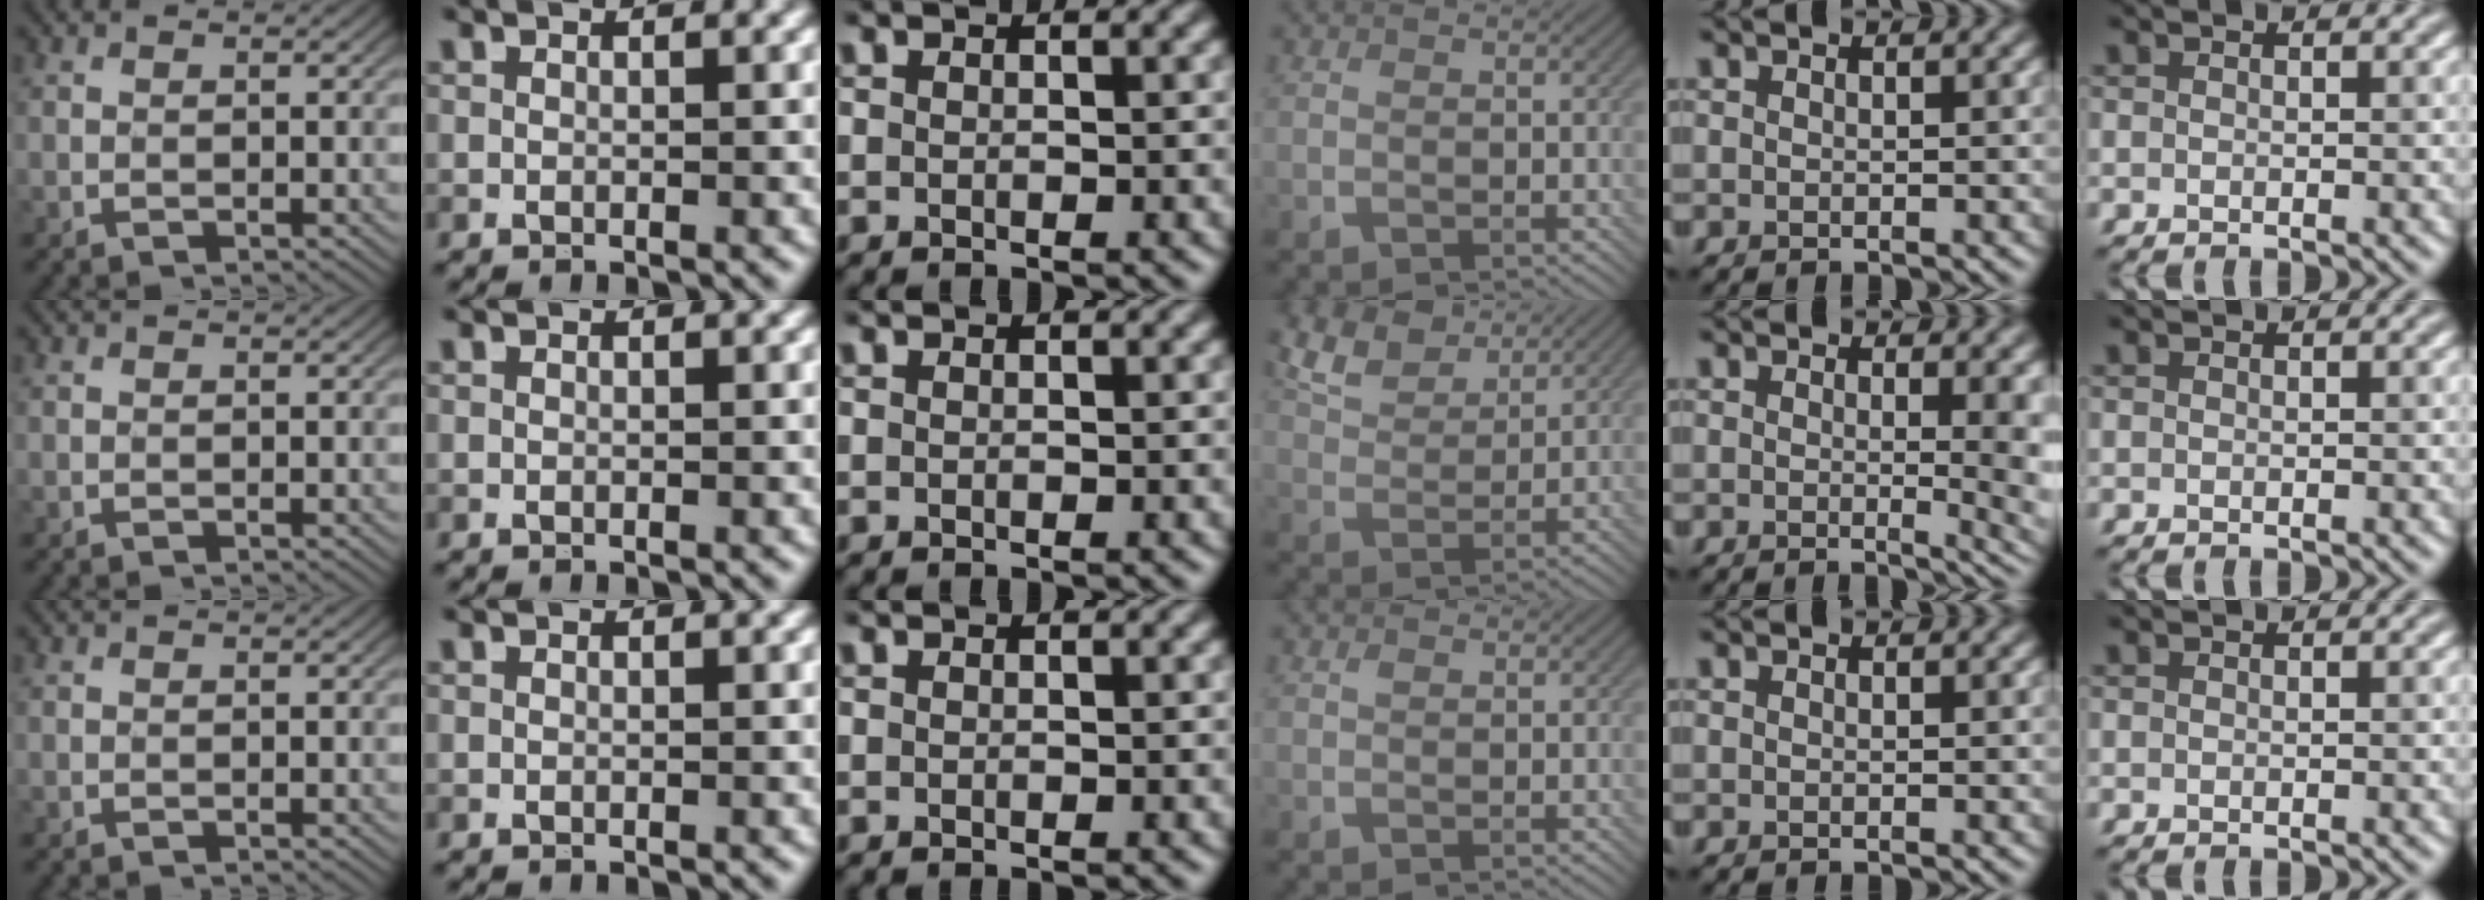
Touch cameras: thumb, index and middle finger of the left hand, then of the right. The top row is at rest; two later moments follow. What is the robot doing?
{"motion": "insert", "object": "bottle cap"}